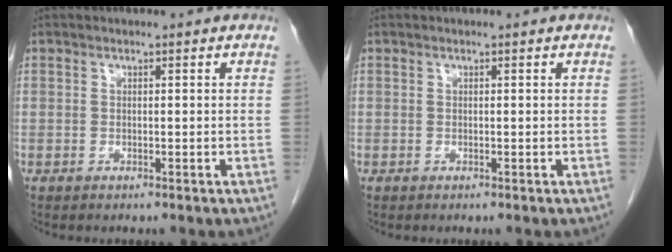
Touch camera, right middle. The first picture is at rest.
{"total": 0.0}